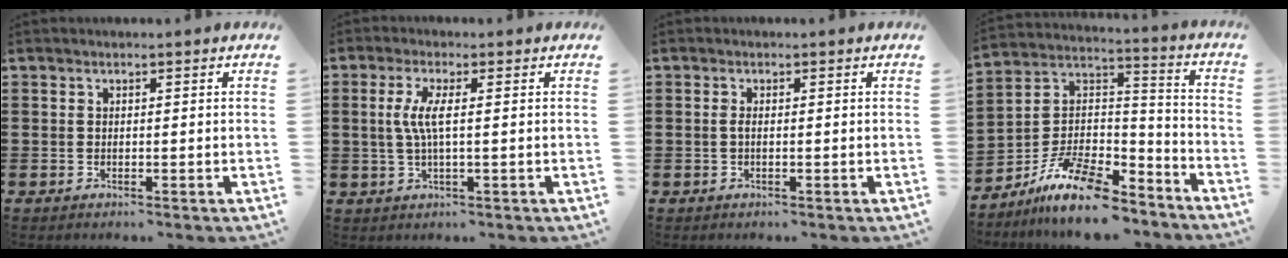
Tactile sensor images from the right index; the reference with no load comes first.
{"total": 4.5, "force": [0.1, 0.5, 4.4], "torque": [-0.104, -0.011, -0.008]}
{"total": 1.0, "force": [-0.3, 0.2, 0.9], "torque": [-0.025, -0.005, -0.007]}
{"total": 12.0, "force": [-9.2, 4.1, 6.5], "torque": [-0.137, 0.025, -0.179]}